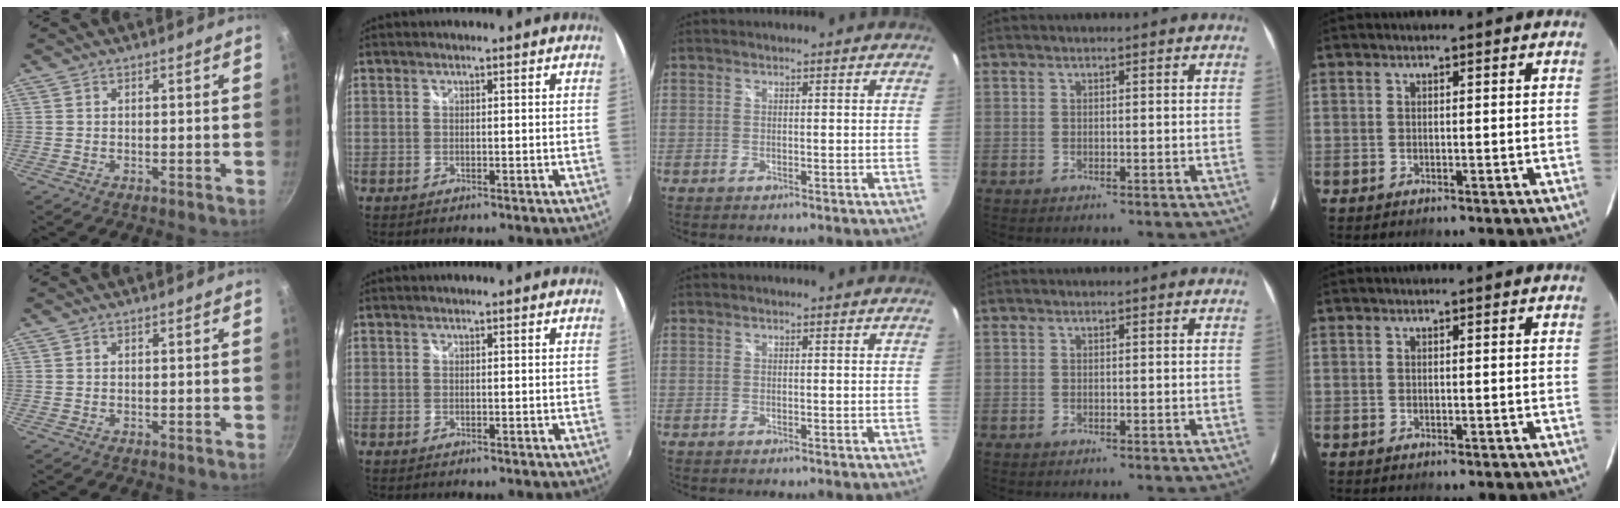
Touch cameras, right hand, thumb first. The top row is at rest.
{}